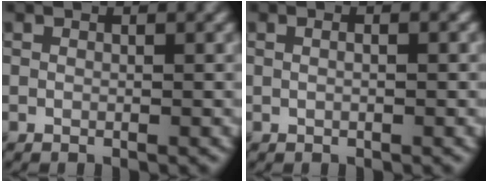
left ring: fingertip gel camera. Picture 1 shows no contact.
{"total": 2.3, "force": [0.9, 1.2, 1.7], "torque": [-0.005, 0.013, -0.014]}